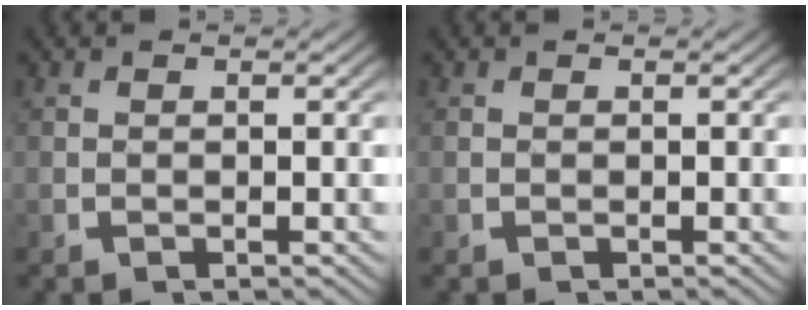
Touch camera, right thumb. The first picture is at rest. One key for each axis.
{"total": 0.0}